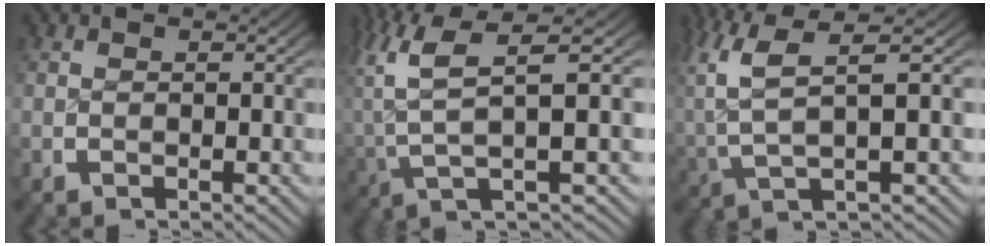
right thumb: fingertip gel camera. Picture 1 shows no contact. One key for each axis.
{"total": 6.2, "fx": 0.6, "fy": 2.6, "fz": 5.6, "tx": -0.117, "ty": -0.014, "tz": 0.012}
{"total": 5.8, "fx": 1.0, "fy": 2.8, "fz": 5.0, "tx": -0.108, "ty": -0.012, "tz": 0.019}